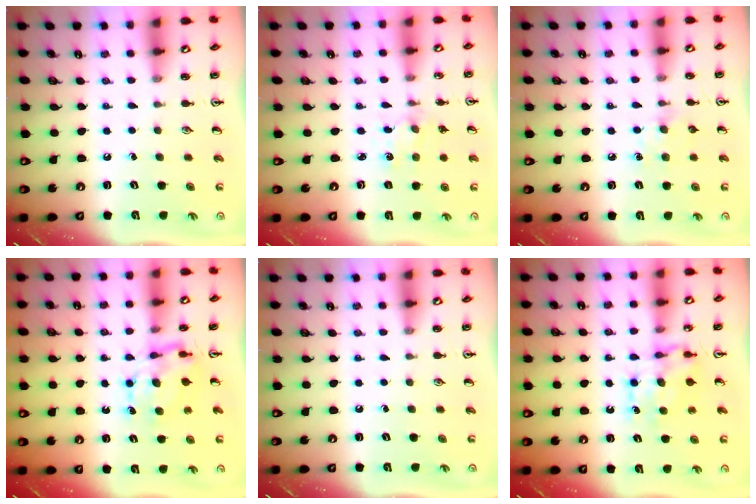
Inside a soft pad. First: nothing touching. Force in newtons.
{"total": 2.0, "press": 1.9, "slide": 0.4}
{"total": 6.4, "press": 6.3, "slide": 0.9}
{"total": 6.5, "press": 6.5, "slide": 0.7}
{"total": 0.0}
{"total": 7.2, "press": 7.2, "slide": 0.7}